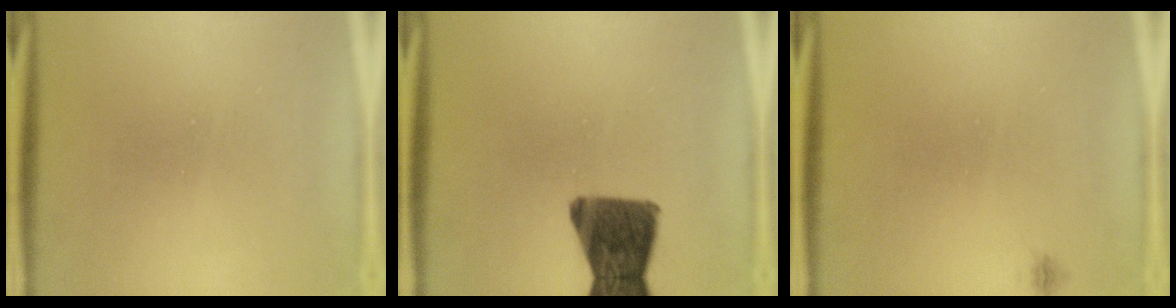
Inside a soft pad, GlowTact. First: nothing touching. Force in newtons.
{"total": 11.8}
{"total": 0.7}